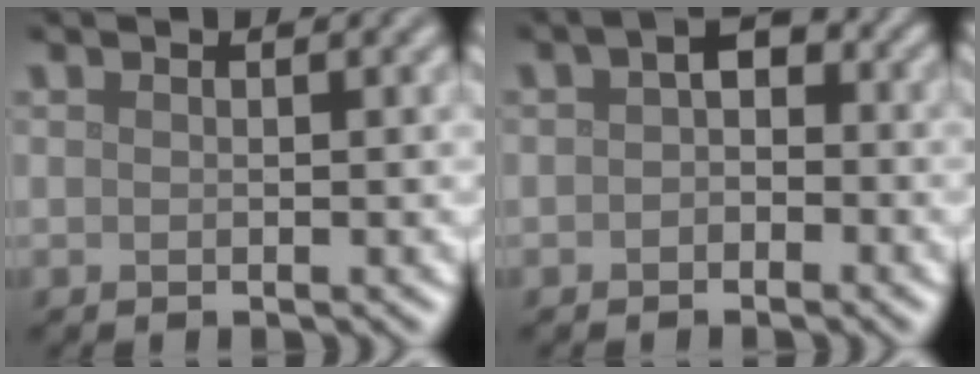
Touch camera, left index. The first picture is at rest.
{"total": 2.6, "force": [0.0, 1.8, 2.0], "torque": [-0.027, 0.009, -0.012]}